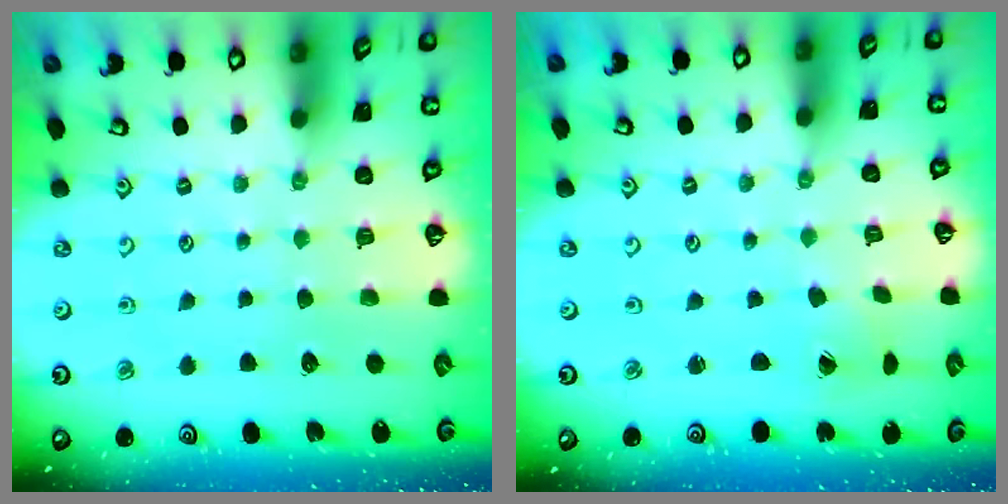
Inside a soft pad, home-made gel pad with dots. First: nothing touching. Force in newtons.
{"total": 1.7, "press": 1.7, "slide": 0.1}